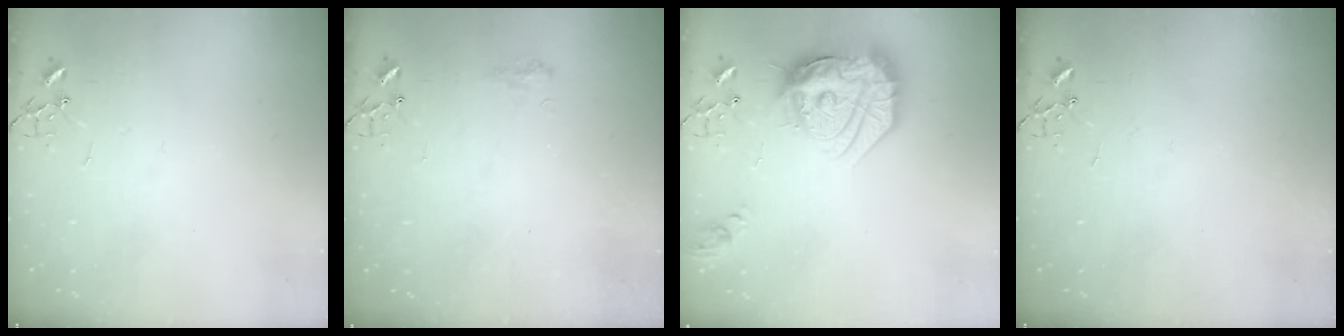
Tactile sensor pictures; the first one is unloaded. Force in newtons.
{"total": 6.9, "press": 6.9, "slide": 0.7}
{"total": 23.9, "press": 23.8, "slide": 2.1}
{"total": 0.0}